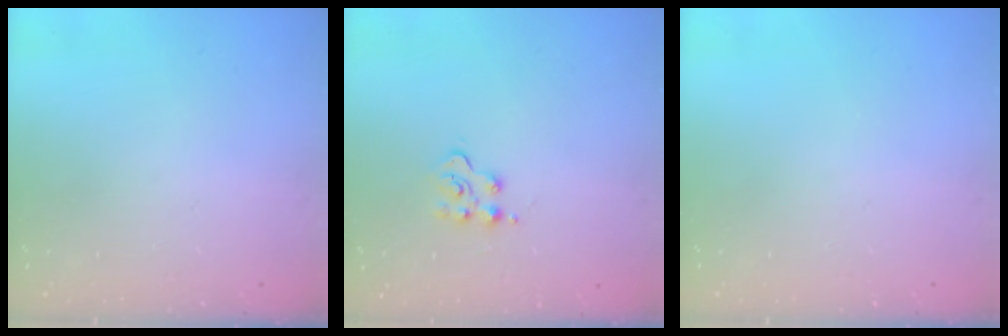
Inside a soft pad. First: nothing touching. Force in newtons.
{"total": 4.5, "press": 4.5, "slide": 0.4}
{"total": 0.0}